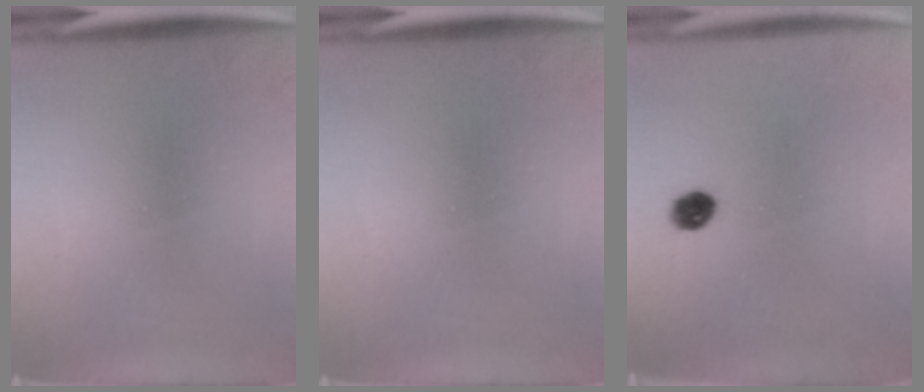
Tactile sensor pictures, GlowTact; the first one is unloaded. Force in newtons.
{"total": 0.0}
{"total": 3.3}